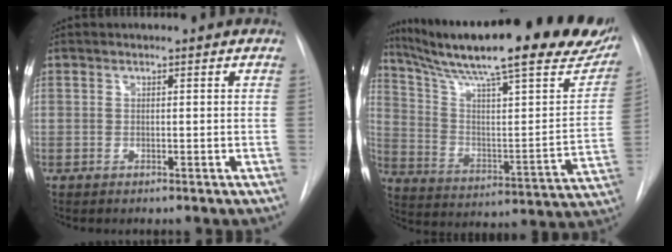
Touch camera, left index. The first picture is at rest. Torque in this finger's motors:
{"motor_torque": [0.00, -2.14, 0.08, 0.10]}